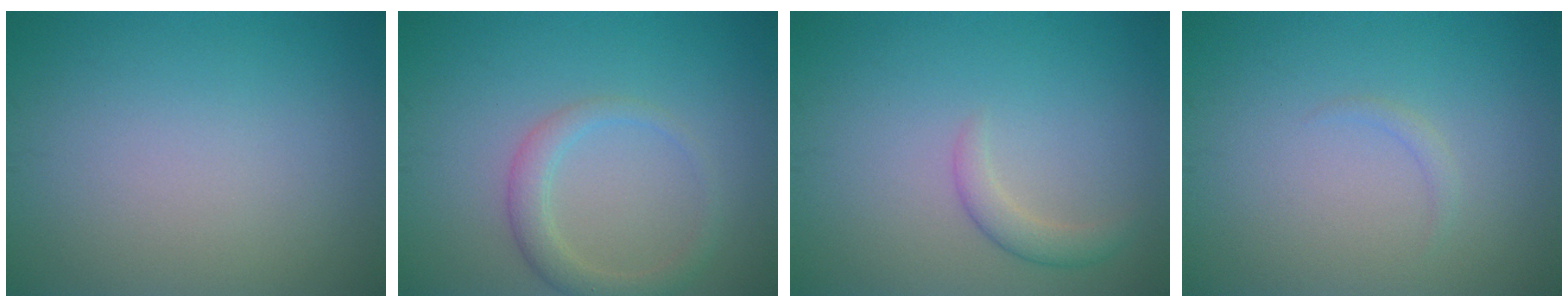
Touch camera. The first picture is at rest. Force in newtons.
{"total": 2.5, "press": 2.5, "slide": 0.2}
{"total": 1.8, "press": 1.8, "slide": 0.0}
{"total": 0.7, "press": 0.7, "slide": 0.1}